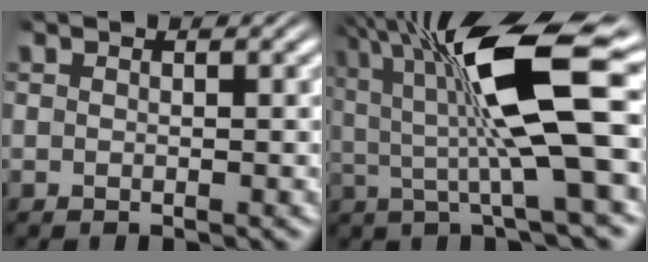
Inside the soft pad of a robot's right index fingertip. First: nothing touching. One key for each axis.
{"total": 10.1, "fx": 2.4, "fy": 2.6, "fz": 9.4, "tx": -0.150, "ty": 0.011, "tz": 0.044}